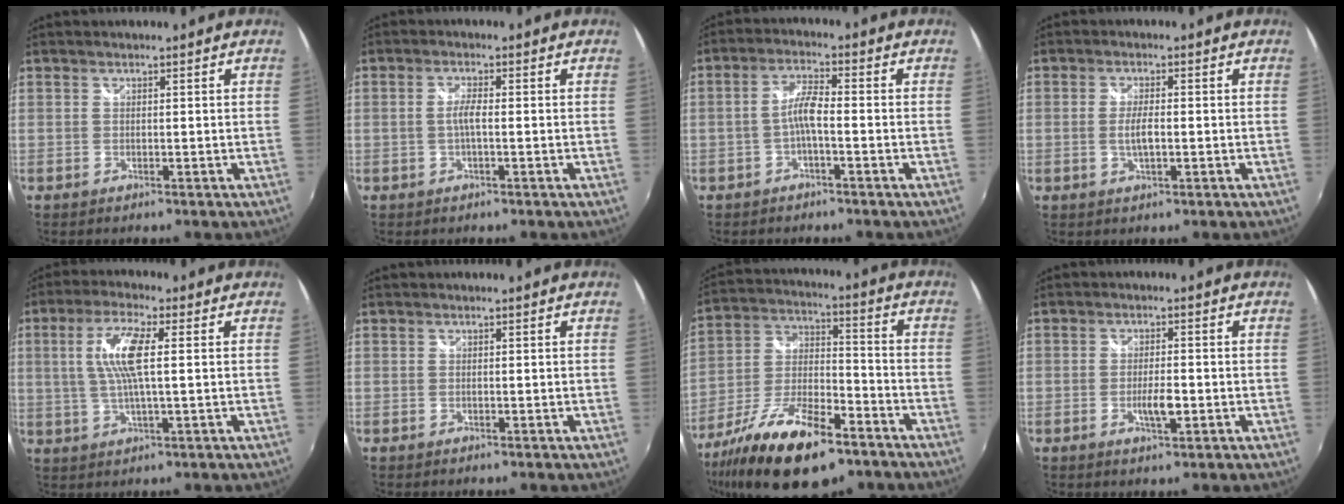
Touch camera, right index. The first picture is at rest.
{"total": 2.1, "force": [-0.2, 0.3, 2.1], "torque": [-0.041, 0.001, -0.007]}
{"total": 4.1, "force": [-1.6, 0.6, 3.7], "torque": [-0.077, 0.009, -0.031]}
{"total": 3.4, "force": [-0.6, 0.8, 3.2], "torque": [-0.059, -0.003, -0.011]}
{"total": 8.8, "force": [1.4, 1.5, 8.6], "torque": [-0.168, 0.005, 0.027]}
{"total": 0.0}
{"total": 20.7, "force": [-12.8, 7.9, 14.3], "torque": [-0.278, -0.033, -0.221]}
{"total": 3.9, "force": [-1.1, 1.3, 3.5], "torque": [-0.066, -0.004, -0.021]}